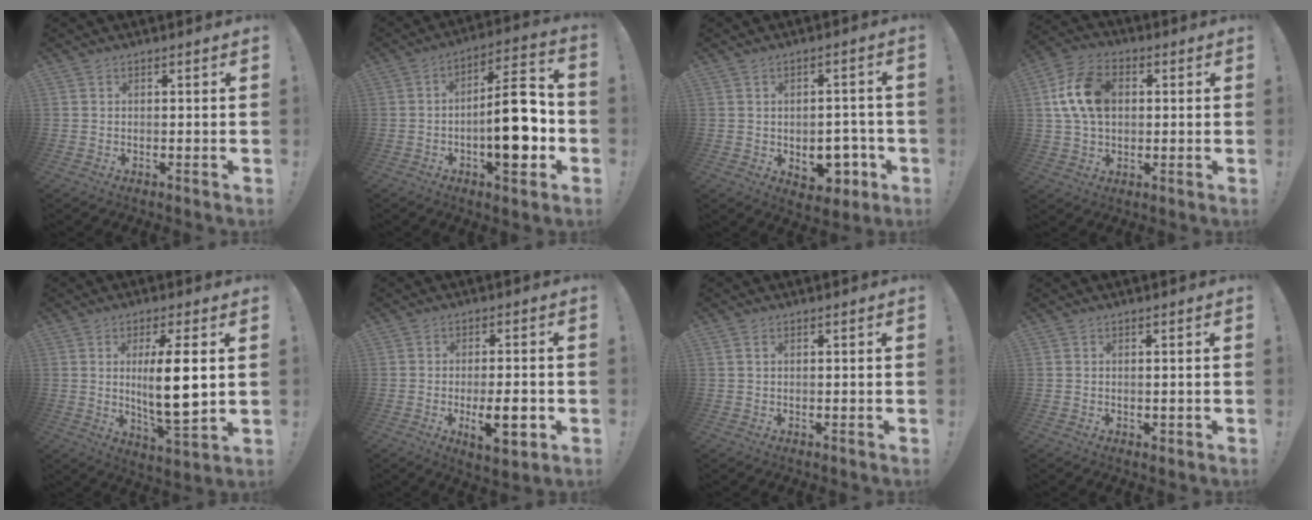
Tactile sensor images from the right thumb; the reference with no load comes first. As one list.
[{"total": 16.5, "force": [-3.8, 5.7, 15.0], "torque": [-0.226, 0.022, -0.061]}, {"total": 9.4, "force": [-3.3, 6.5, 5.9], "torque": [-0.060, 0.027, -0.045]}, {"total": 14.4, "force": [2.6, 9.9, 10.1], "torque": [-0.180, 0.010, 0.053]}, {"total": 12.9, "force": [1.7, 2.7, 12.5], "torque": [-0.219, -0.022, 0.014]}, {"total": 10.3, "force": [-2.6, 3.0, 9.5], "torque": [-0.150, 0.001, -0.041]}, {"total": 1.0, "force": [0.5, 0.5, 0.7], "torque": [-0.007, -0.003, 0.007]}, {"total": 0.7, "force": [0.1, 0.5, 0.5], "torque": [-0.008, 0.002, 0.002]}]